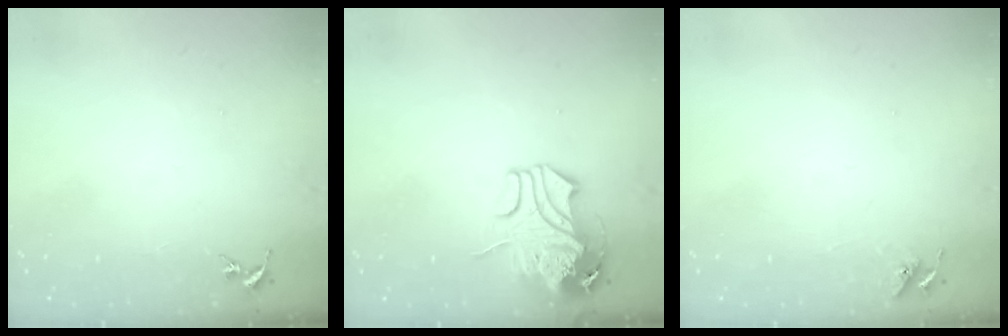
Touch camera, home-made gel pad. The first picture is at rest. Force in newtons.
{"total": 11.7, "press": 11.5, "slide": 1.8}
{"total": 5.8, "press": 5.8, "slide": 0.7}